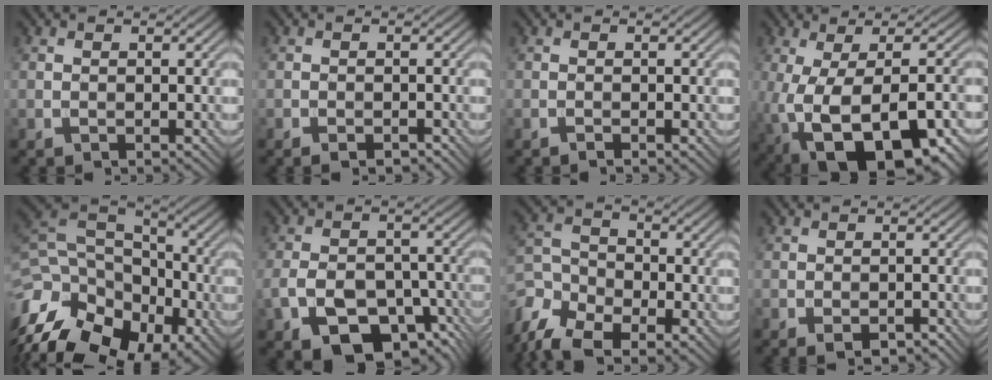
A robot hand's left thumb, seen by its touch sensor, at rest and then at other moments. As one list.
[{"total": 1.9, "force": [-1.4, 0.8, 1.1], "torque": [-0.013, -0.001, -0.020]}, {"total": 0.6, "force": [-0.5, 0.0, 0.4], "torque": [-0.007, 0.001, -0.011]}, {"total": 17.1, "force": [-6.9, 7.6, 13.6], "torque": [-0.234, -0.033, -0.070]}, {"total": 19.3, "force": [-10.0, 13.0, 10.1], "torque": [-0.259, -0.032, -0.134]}, {"total": 12.1, "force": [-5.9, 6.9, 7.9], "torque": [-0.155, -0.014, -0.094]}, {"total": 10.0, "force": [-7.0, 5.2, 4.9], "torque": [-0.122, -0.024, -0.144]}, {"total": 2.3, "force": [-1.5, 1.0, 1.5], "torque": [-0.020, -0.002, -0.021]}]